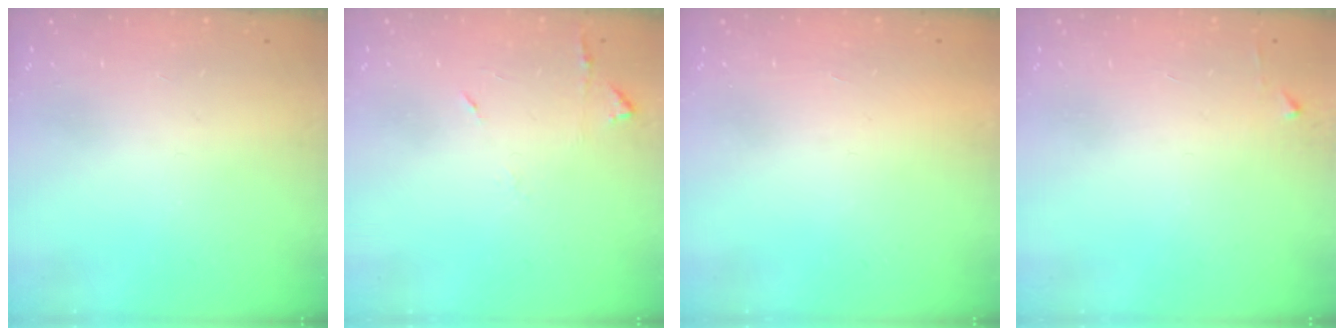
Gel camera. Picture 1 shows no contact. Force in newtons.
{"total": 5.8, "press": 5.8, "slide": 0.7}
{"total": 1.7, "press": 1.7, "slide": 0.1}
{"total": 2.4, "press": 2.4, "slide": 0.3}